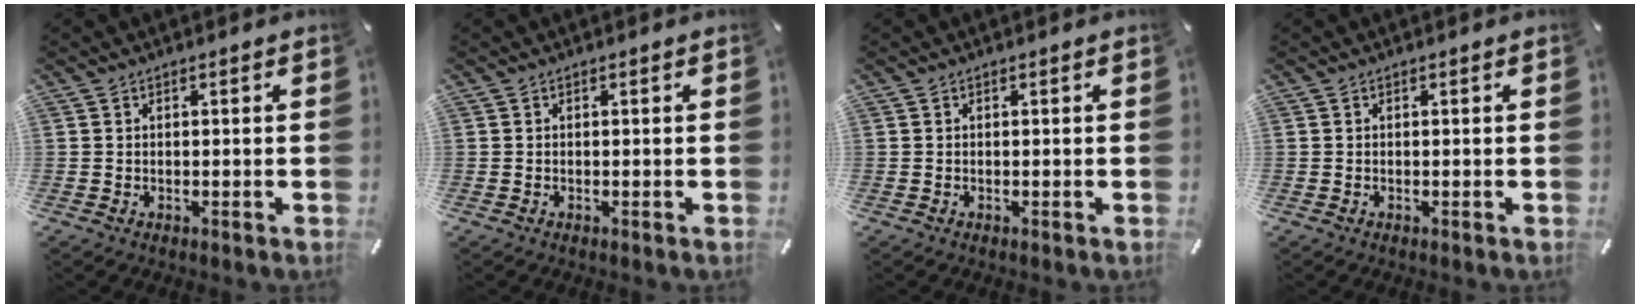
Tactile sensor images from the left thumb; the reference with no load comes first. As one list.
[{"total": 0.0}, {"total": 0.0}, {"total": 0.0}]